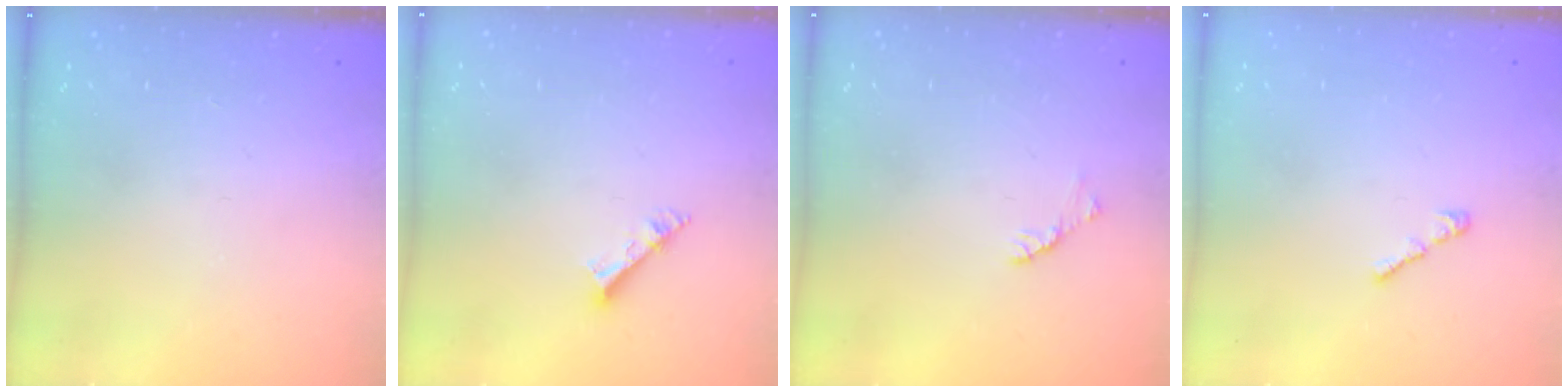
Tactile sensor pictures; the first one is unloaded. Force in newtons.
{"total": 3.6, "press": 3.5, "slide": 0.3}
{"total": 1.7, "press": 1.6, "slide": 0.4}
{"total": 2.2, "press": 2.1, "slide": 0.6}